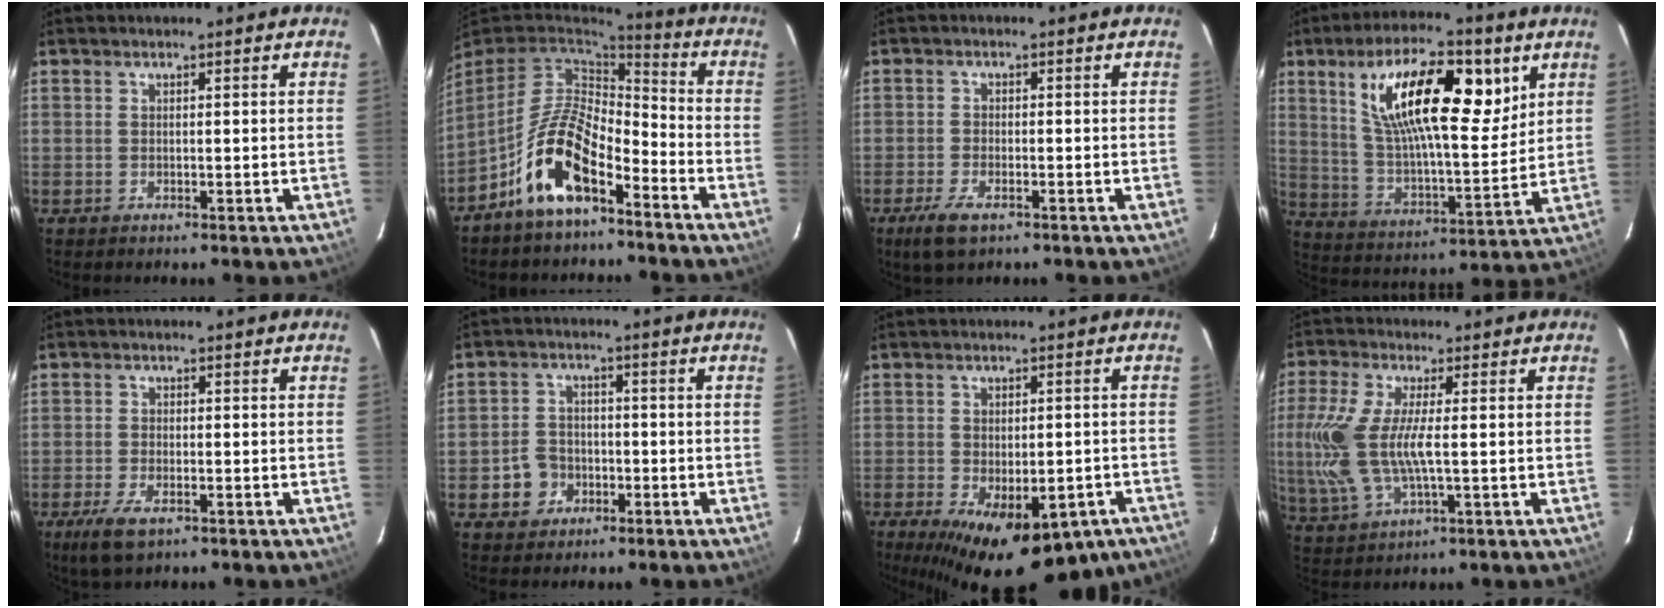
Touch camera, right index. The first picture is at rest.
{"total": 13.3, "force": [-7.7, 5.6, 9.3], "torque": [-0.189, 0.006, -0.143]}
{"total": 5.1, "force": [-3.2, 2.0, 3.4], "torque": [-0.088, -0.012, -0.059]}
{"total": 21.0, "force": [8.9, 7.9, 17.3], "torque": [-0.302, 0.016, 0.155]}
{"total": 5.8, "force": [-3.5, 2.3, 3.9], "torque": [-0.098, -0.015, -0.065]}
{"total": 5.6, "force": [-2.3, 5.0, 1.1], "torque": [-0.033, 0.020, -0.030]}
{"total": 19.7, "force": [-12.3, 9.3, 12.3], "torque": [-0.209, -0.026, -0.153]}
{"total": 13.9, "force": [-0.7, 4.9, 13.0], "torque": [-0.276, -0.008, -0.007]}